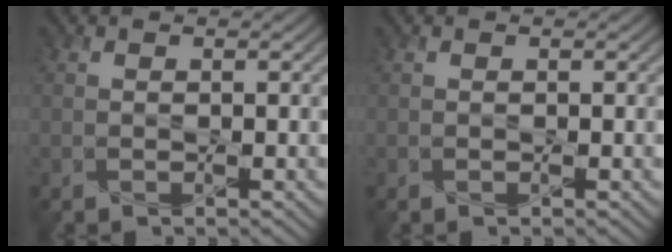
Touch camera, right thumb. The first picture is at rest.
{"total": 0.0}